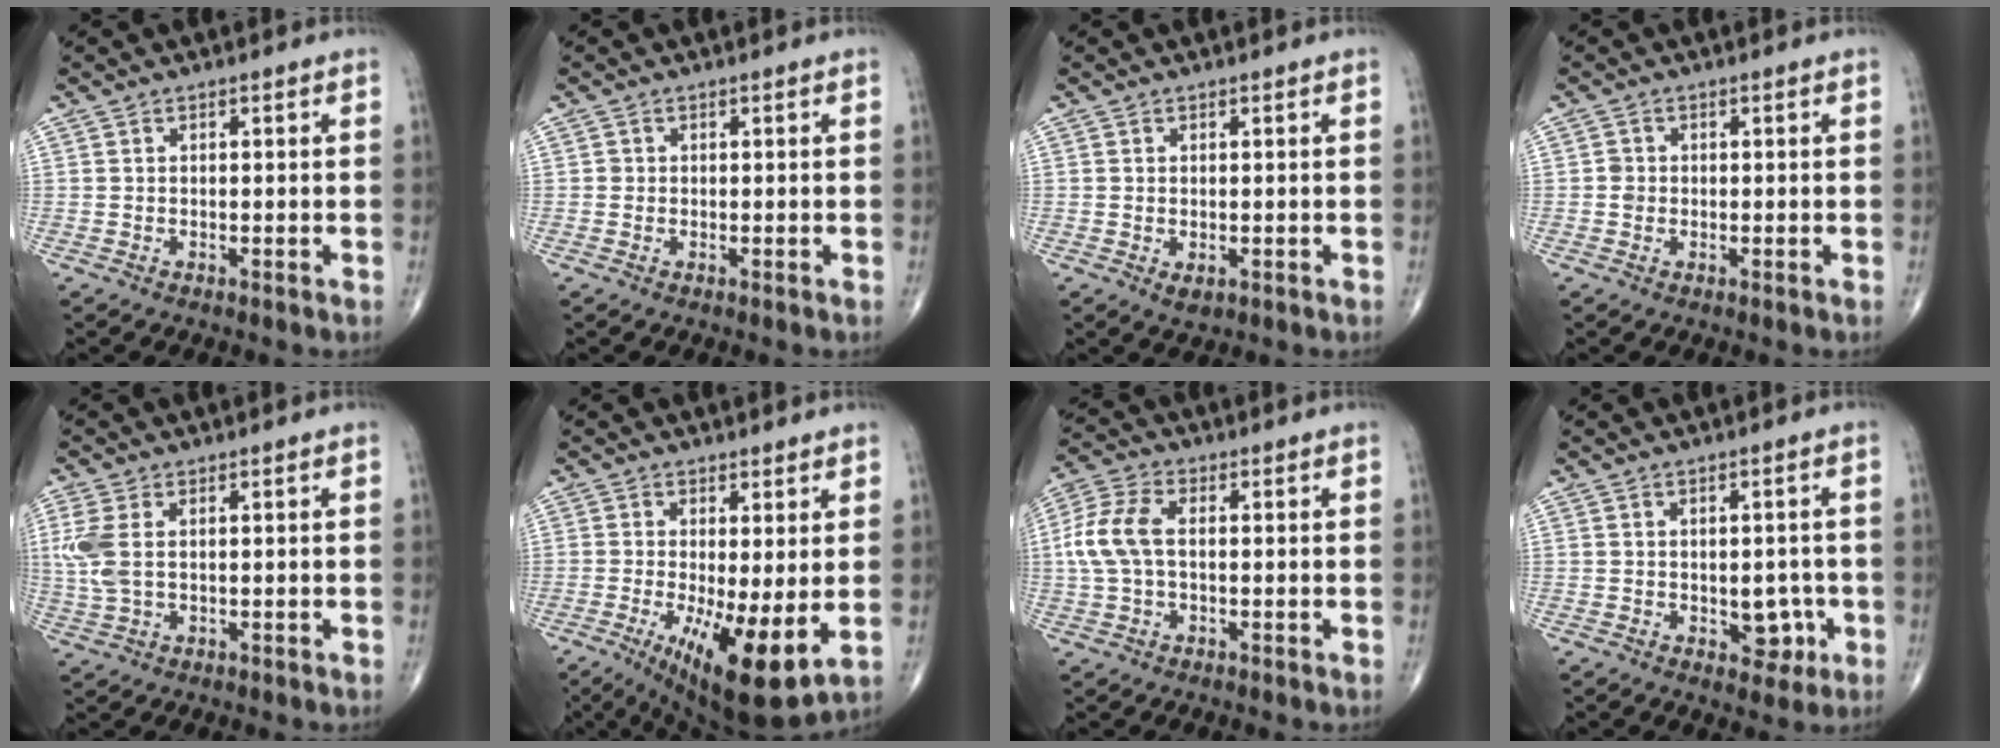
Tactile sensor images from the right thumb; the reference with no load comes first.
{"total": 0.6, "force": [0.0, 0.6, 0.1], "torque": [0.004, 0.003, -0.002]}
{"total": 1.9, "force": [-0.4, 1.2, 1.4], "torque": [-0.018, -0.004, -0.001]}
{"total": 1.4, "force": [-0.2, 1.4, 0.4], "torque": [0.001, 0.005, -0.005]}
{"total": 6.1, "force": [1.0, 3.5, 4.9], "torque": [-0.138, 0.007, 0.024]}
{"total": 12.7, "force": [-2.2, 3.7, 11.9], "torque": [-0.199, -0.026, -0.023]}
{"total": 8.6, "force": [0.4, 5.0, 7.0], "torque": [-0.168, 0.021, 0.005]}
{"total": 5.0, "force": [-1.3, 3.3, 3.6], "torque": [-0.012, 0.002, -0.011]}